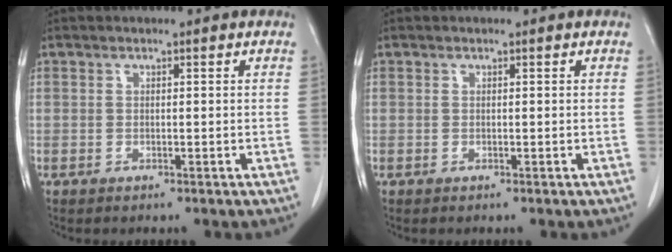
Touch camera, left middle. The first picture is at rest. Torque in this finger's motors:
{"motor_torque": [0.04, -0.04, 0.02, 0.00]}